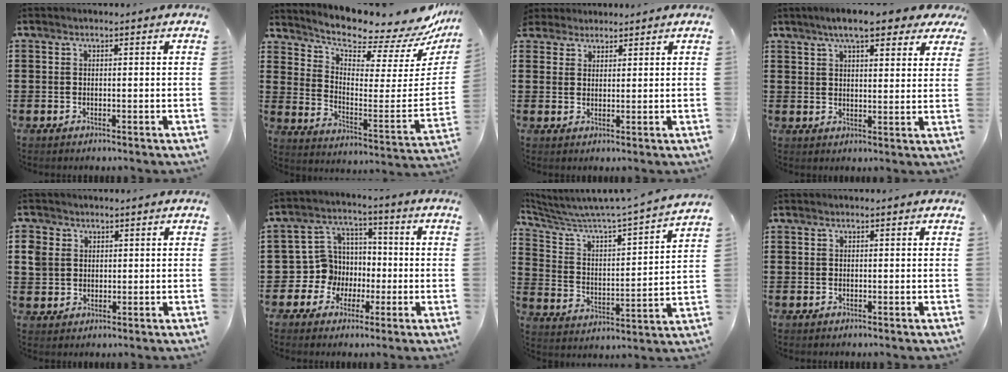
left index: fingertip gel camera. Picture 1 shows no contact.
{"total": 6.8, "force": [6.4, 0.7, 2.5], "torque": [-0.067, -0.074, 0.101]}
{"total": 2.2, "force": [2.0, 1.0, -0.3], "torque": [-0.002, 0.007, 0.038]}
{"total": 7.6, "force": [5.9, 1.7, 4.6], "torque": [-0.086, -0.006, 0.104]}
{"total": 3.3, "force": [1.1, 3.0, 0.7], "torque": [-0.029, 0.012, 0.019]}
{"total": 7.8, "force": [-1.1, 7.7, 1.1], "torque": [-0.075, -0.001, -0.020]}
{"total": 4.9, "force": [4.6, -0.2, 1.6], "torque": [-0.057, -0.054, 0.068]}
{"total": 0.0}